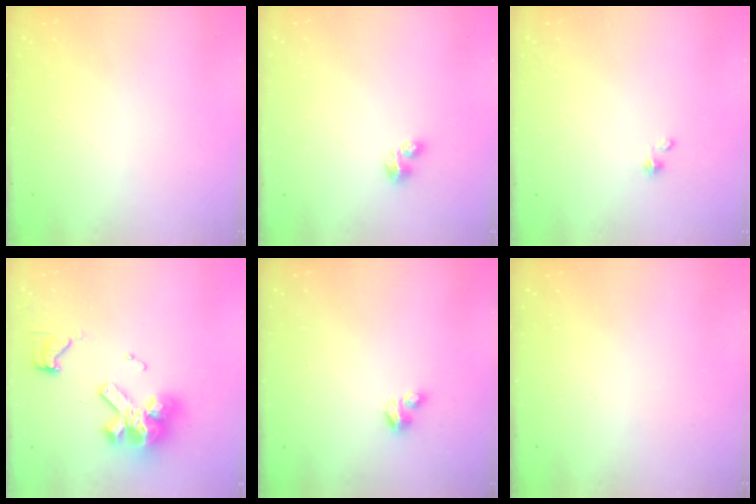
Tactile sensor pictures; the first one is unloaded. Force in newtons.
{"total": 2.3, "press": 2.2, "slide": 0.5}
{"total": 1.5, "press": 1.5, "slide": 0.0}
{"total": 14.8, "press": 14.7, "slide": 1.8}
{"total": 2.9, "press": 2.8, "slide": 0.6}
{"total": 0.0}